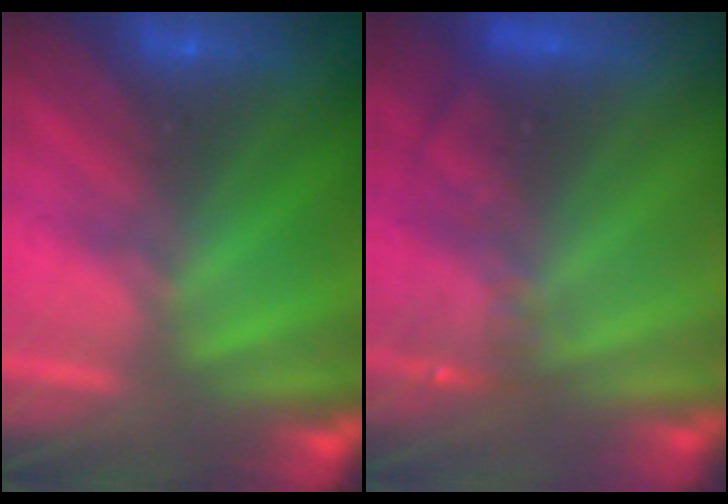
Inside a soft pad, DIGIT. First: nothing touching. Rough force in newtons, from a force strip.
{"total": 3.1}